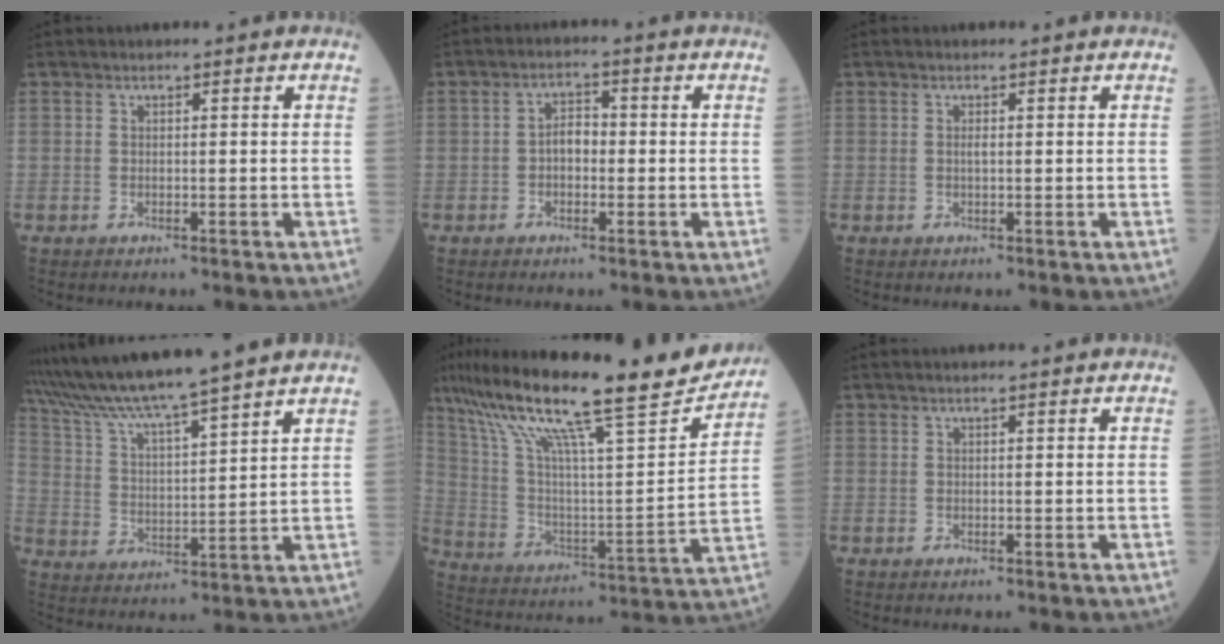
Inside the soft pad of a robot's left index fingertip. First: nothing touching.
{"total": 3.1, "force": [-0.6, 1.8, 2.4], "torque": [-0.043, 0.011, -0.015]}
{"total": 0.6, "force": [0.0, 0.1, 0.6], "torque": [-0.015, -0.003, -0.001]}
{"total": 14.8, "force": [13.0, -1.8, 6.8], "torque": [-0.128, 0.006, 0.219]}
{"total": 25.8, "force": [20.2, 2.6, 15.8], "torque": [-0.283, 0.004, 0.318]}
{"total": 0.7, "force": [0.6, -0.1, 0.5], "torque": [-0.010, 0.002, 0.010]}